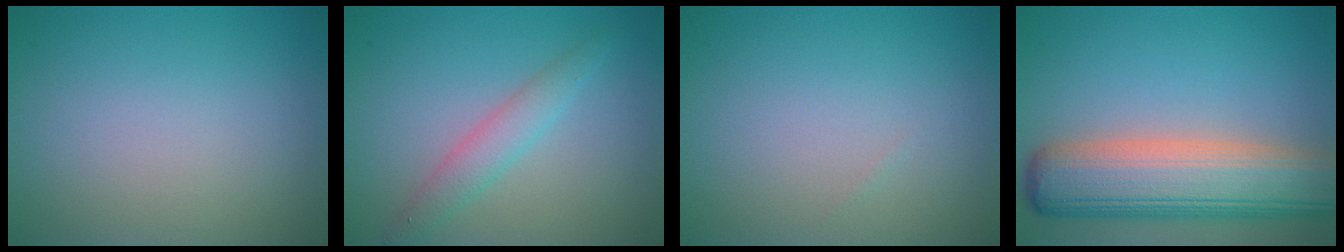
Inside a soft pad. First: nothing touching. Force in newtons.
{"total": 2.4, "press": 2.4, "slide": 0.1}
{"total": 0.0}
{"total": 10.4, "press": 10.4, "slide": 0.7}